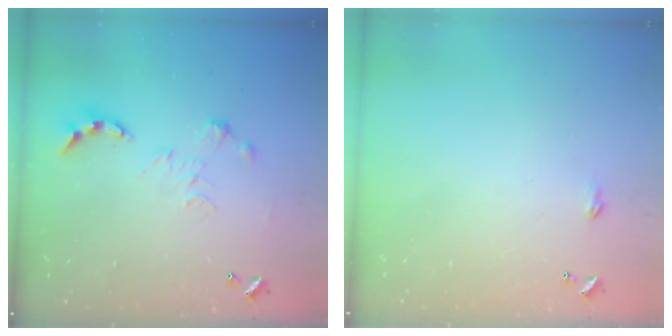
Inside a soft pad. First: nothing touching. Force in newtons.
{"total": 2.2, "press": 2.2, "slide": 0.4}